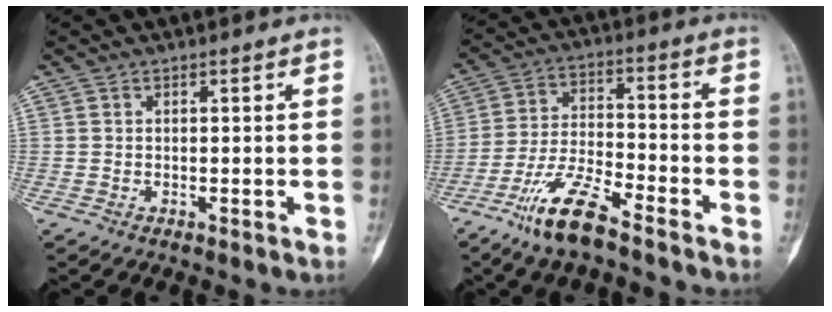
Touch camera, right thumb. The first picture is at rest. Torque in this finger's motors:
{"motor_torque": [1.58, 0.78, 1.03, -0.70, 0.08]}